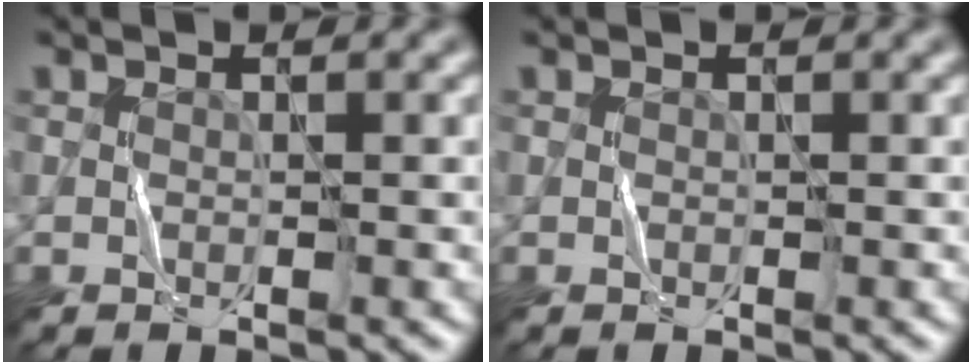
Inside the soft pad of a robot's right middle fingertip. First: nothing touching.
{"total": 0.0}